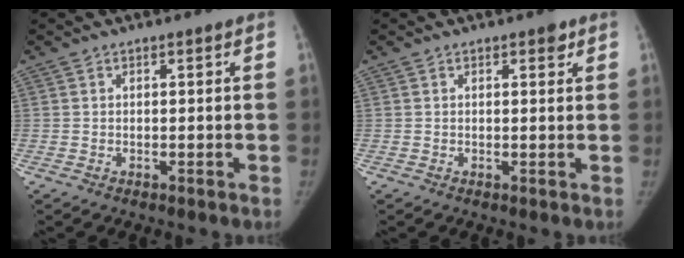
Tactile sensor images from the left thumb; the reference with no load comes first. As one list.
[{"total": 1.8, "force": [1.1, 0.8, 1.2], "torque": [-0.007, -0.004, 0.012]}]